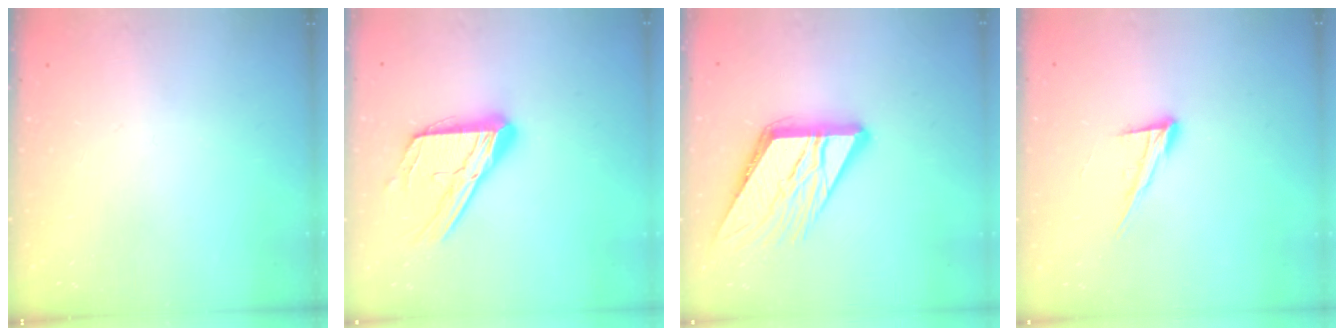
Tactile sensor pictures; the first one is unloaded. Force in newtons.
{"total": 17.1, "press": 17.0, "slide": 1.6}
{"total": 16.2, "press": 16.1, "slide": 1.8}
{"total": 10.6, "press": 10.5, "slide": 1.6}